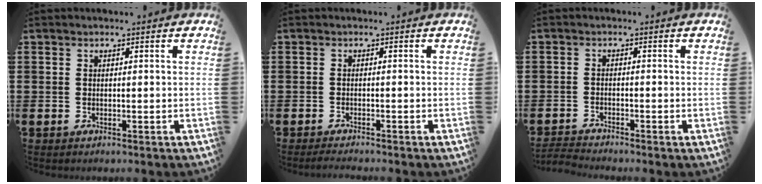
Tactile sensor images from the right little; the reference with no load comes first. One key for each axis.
{"total": 1.1, "fx": -1.0, "fy": 0.0, "fz": 0.4, "tx": -0.007, "ty": -0.001, "tz": -0.019}
{"total": 1.7, "fx": -1.7, "fy": -0.1, "fz": 0.2, "tx": -0.005, "ty": 0.002, "tz": -0.035}